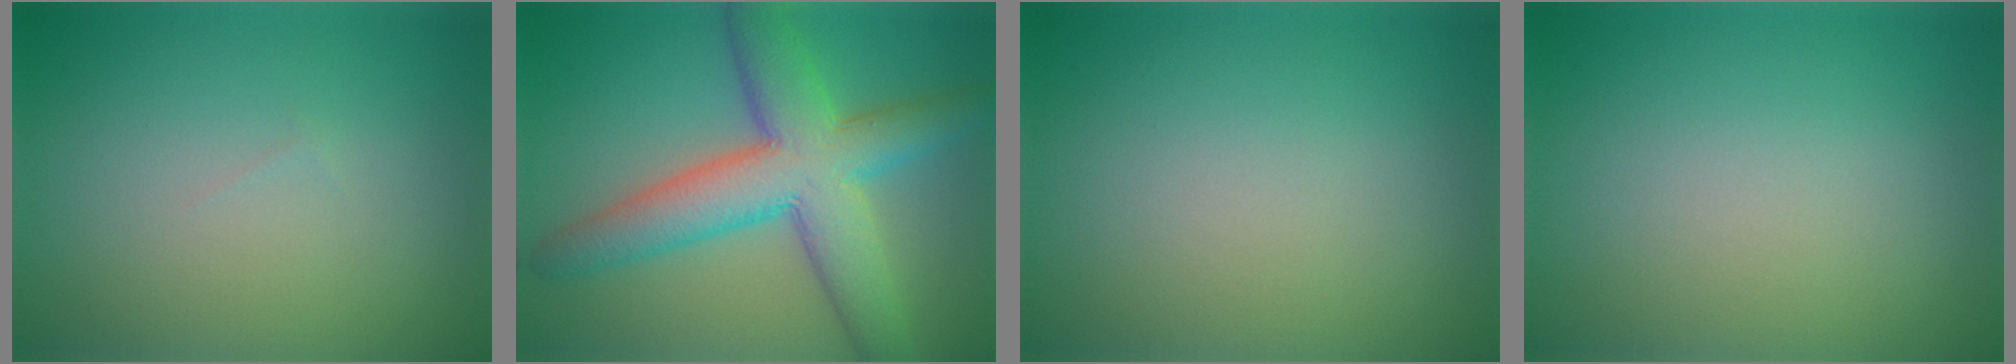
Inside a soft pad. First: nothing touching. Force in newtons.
{"total": 9.1, "press": 9.1, "slide": 0.2}
{"total": 0.0}
{"total": 0.0}